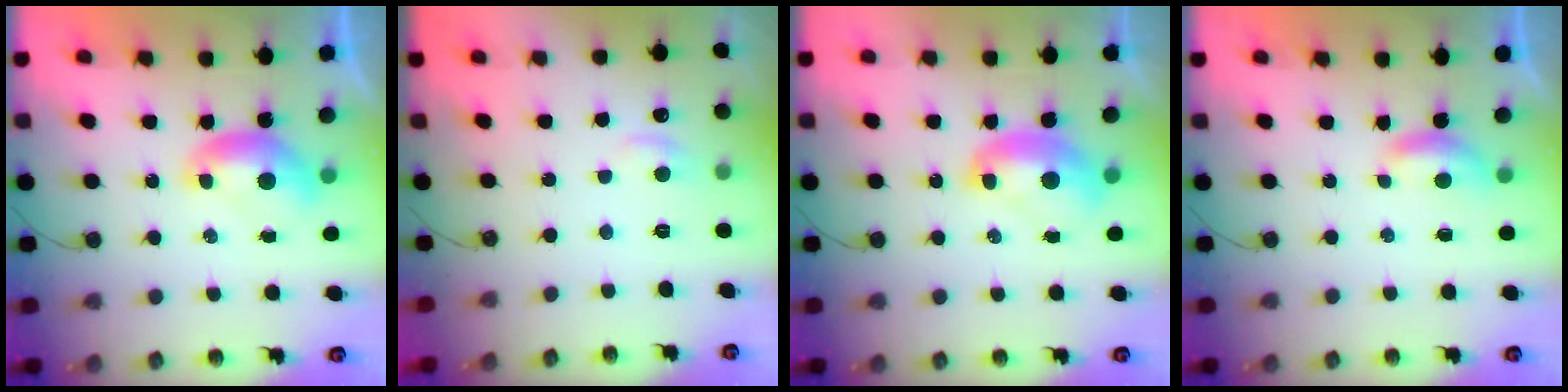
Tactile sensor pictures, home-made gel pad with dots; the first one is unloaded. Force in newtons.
{"total": 0.9, "press": 0.5, "slide": 0.8}
{"total": 2.5, "press": 2.5, "slide": 0.3}
{"total": 1.5, "press": 1.4, "slide": 0.4}